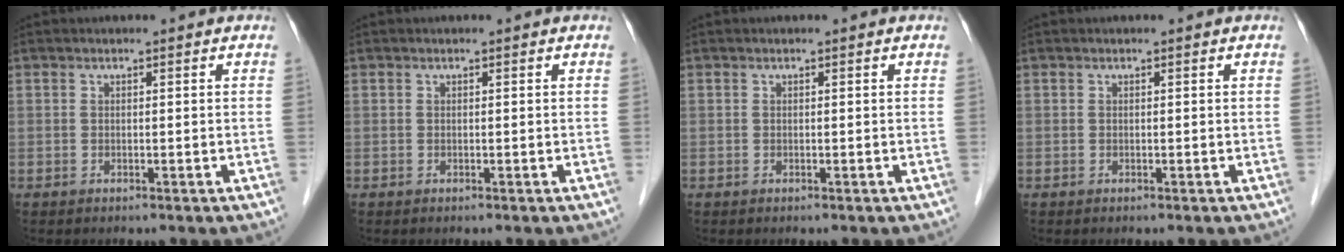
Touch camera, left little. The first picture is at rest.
{"total": 0.0}
{"total": 0.0}
{"total": 0.0}